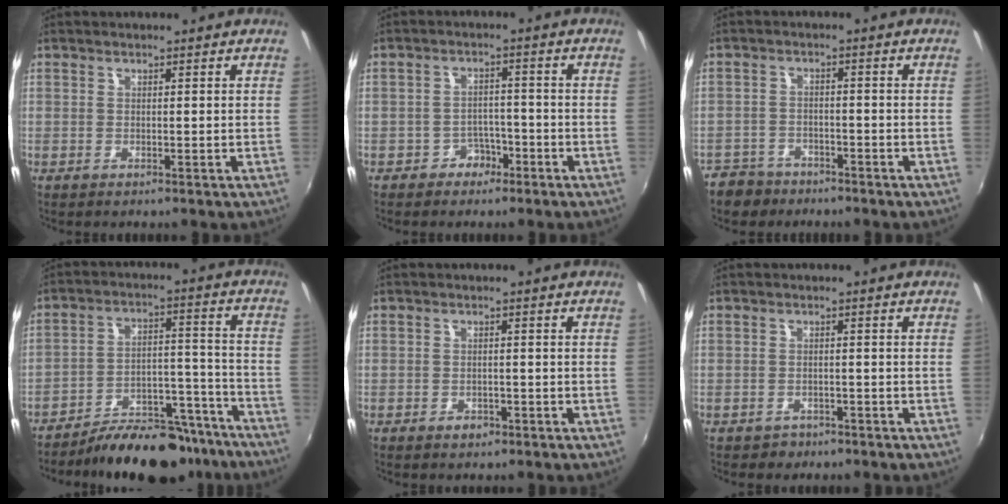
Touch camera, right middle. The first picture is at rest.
{"total": 3.7, "force": [-2.5, 2.7, 0.5], "torque": [-0.011, 0.012, -0.039]}
{"total": 6.7, "force": [-5.1, 4.1, 1.2], "torque": [-0.050, 0.006, -0.089]}
{"total": 17.8, "force": [-15.1, 6.5, 6.9], "torque": [-0.104, 0.029, -0.199]}
{"total": 1.8, "force": [-1.2, 1.3, 0.6], "torque": [-0.012, -0.001, -0.018]}
{"total": 2.6, "force": [-1.8, 1.9, 0.3], "torque": [-0.014, -0.002, -0.026]}